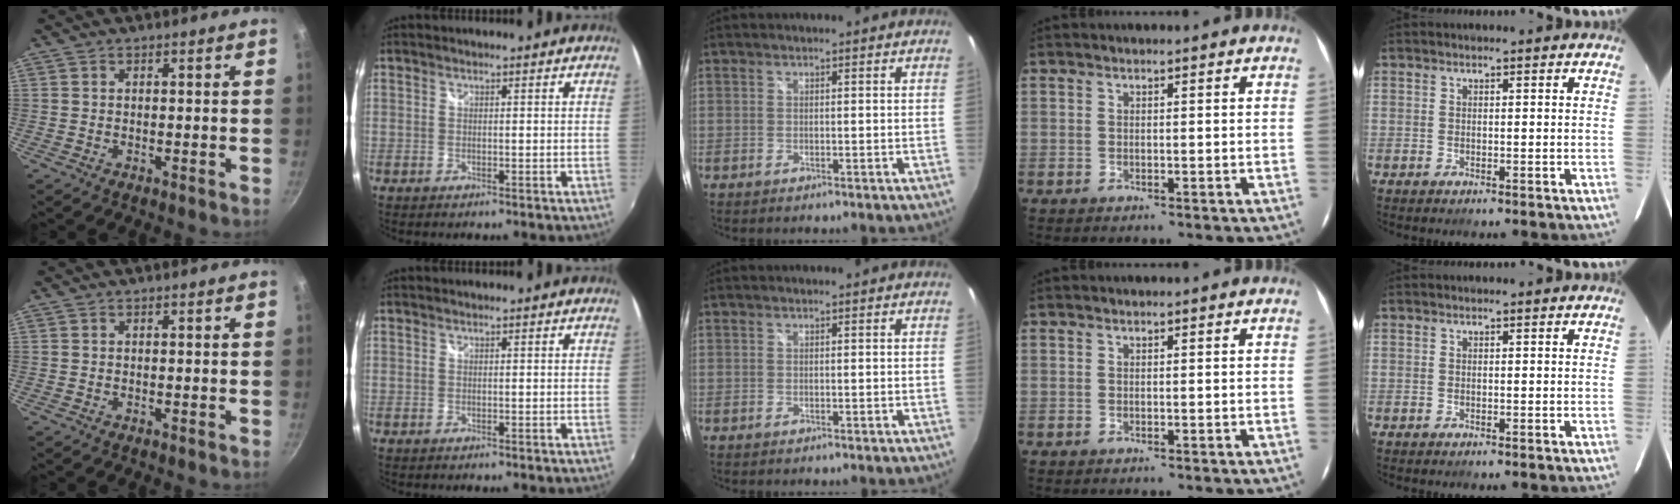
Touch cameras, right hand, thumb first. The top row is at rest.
{}